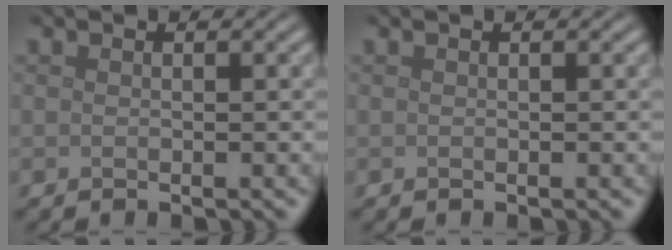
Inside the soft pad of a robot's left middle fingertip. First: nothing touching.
{"total": 0.0}